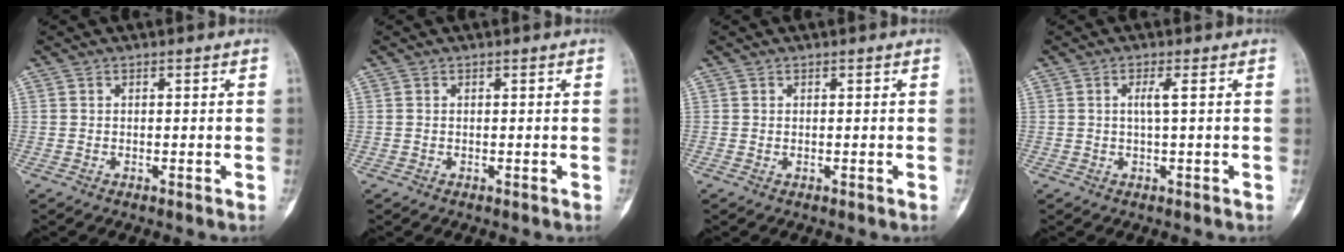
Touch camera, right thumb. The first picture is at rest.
{"total": 0.0}
{"total": 0.0}
{"total": 2.1, "force": [0.4, 0.1, 2.1], "torque": [-0.050, 0.005, 0.008]}